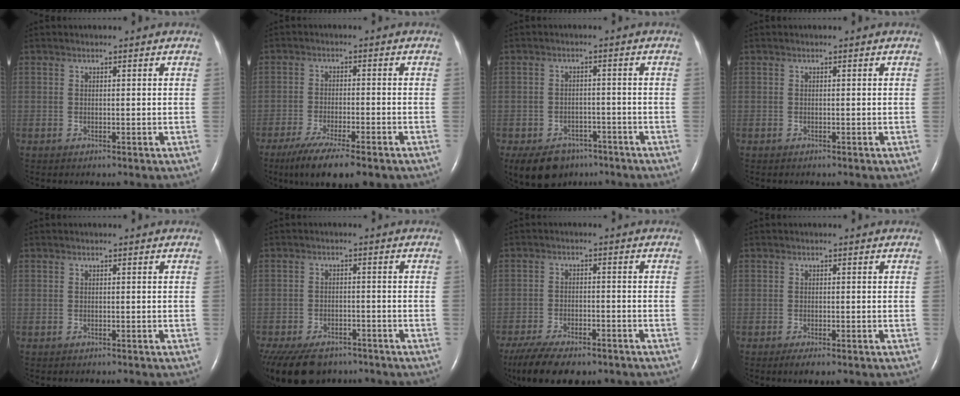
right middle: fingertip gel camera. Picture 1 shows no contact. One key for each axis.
{"total": 10.8, "fx": -7.8, "fy": 1.7, "fz": 7.3, "tx": -0.119, "ty": -0.023, "tz": -0.121}
{"total": 9.3, "fx": -6.5, "fy": 5.8, "fz": 3.1, "tx": -0.062, "ty": -0.001, "tz": -0.093}
{"total": 0.0}
{"total": 1.1, "fx": -1.0, "fy": 0.3, "fz": 0.4, "tx": -0.011, "ty": -0.003, "tz": -0.012}
{"total": 15.7, "fx": -11.5, "fy": 8.3, "fz": 6.7, "tx": -0.191, "ty": -0.023, "tz": -0.160}
{"total": 13.7, "fx": -10.5, "fy": 4.9, "fz": 7.3, "tx": -0.146, "ty": -0.014, "tz": -0.160}
{"total": 2.9, "fx": -1.9, "fy": 0.7, "fz": 2.0, "tx": -0.029, "ty": -0.006, "tz": -0.026}